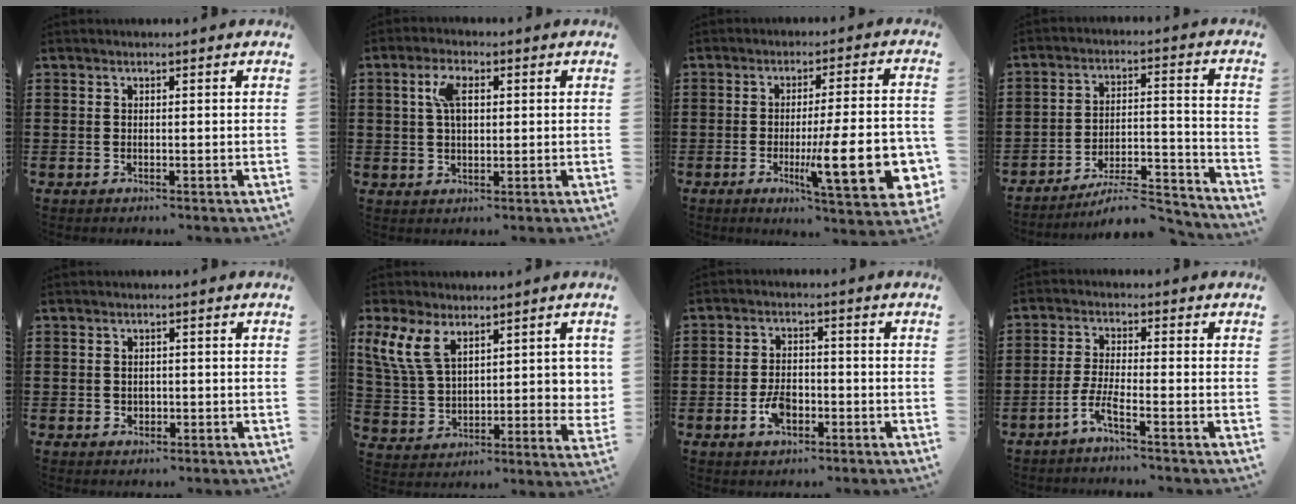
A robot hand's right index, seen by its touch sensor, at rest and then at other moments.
{"total": 4.7, "force": [1.2, 2.1, 4.0], "torque": [-0.085, 0.012, 0.019]}
{"total": 15.8, "force": [-3.7, 3.3, 15.0], "torque": [-0.224, -0.010, -0.049]}
{"total": 8.0, "force": [-7.1, 1.2, 3.4], "torque": [-0.043, 0.013, -0.134]}
{"total": 1.0, "force": [-0.1, 0.9, 0.3], "torque": [-0.007, 0.005, -0.004]}
{"total": 10.2, "force": [5.8, 5.4, 6.5], "torque": [-0.152, -0.001, 0.111]}
{"total": 4.5, "force": [-1.9, 2.5, 3.1], "torque": [-0.067, 0.002, -0.037]}
{"total": 3.7, "force": [-2.7, 0.0, 2.4], "torque": [-0.065, -0.006, -0.059]}